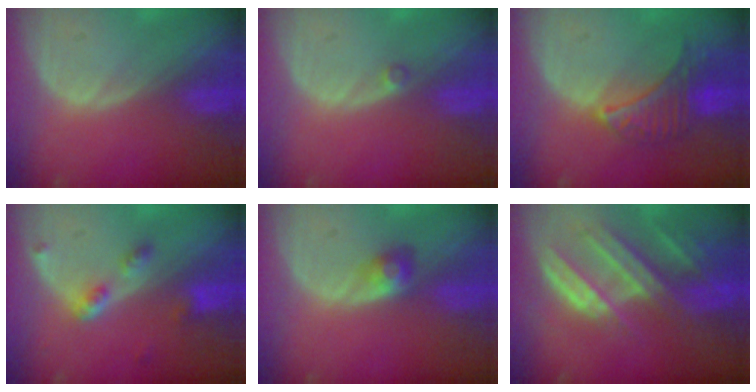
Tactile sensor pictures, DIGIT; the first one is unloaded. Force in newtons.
{"total": 1.0, "press": 0.8, "slide": 0.5}
{"total": 6.4, "press": 6.4, "slide": 0.5}
{"total": 4.2, "press": 3.8, "slide": 1.7}
{"total": 3.0, "press": 2.5, "slide": 1.5}
{"total": 9.4, "press": 8.4, "slide": 4.1}